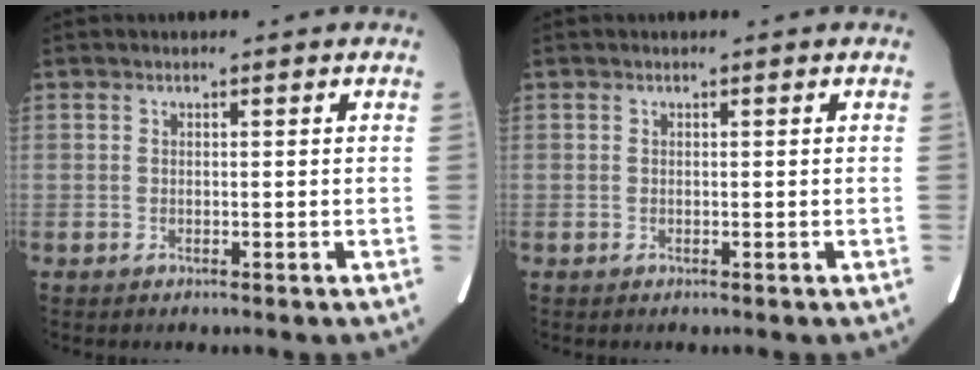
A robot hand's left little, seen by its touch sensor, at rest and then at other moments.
{"total": 0.0}